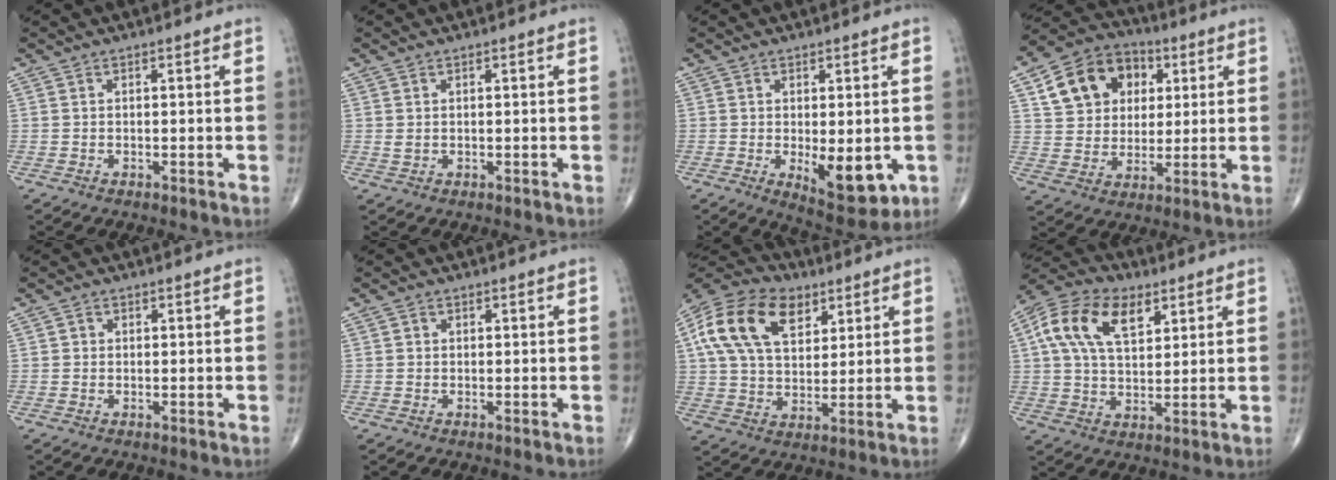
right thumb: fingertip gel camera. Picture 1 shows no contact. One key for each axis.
{"total": 1.0, "fx": 0.2, "fy": 0.7, "fz": 0.7, "tx": -0.014, "ty": 0.000, "tz": 0.008}
{"total": 9.9, "fx": -2.1, "fy": 4.3, "fz": 8.7, "tx": -0.101, "ty": -0.021, "tz": -0.019}
{"total": 15.0, "fx": 5.0, "fy": 12.2, "fz": 7.2, "tx": -0.087, "ty": 0.004, "tz": 0.086}
{"total": 1.2, "fx": 0.2, "fy": 1.1, "fz": 0.3, "tx": 0.002, "ty": 0.002, "tz": 0.001}
{"total": 0.9, "fx": 0.1, "fy": 0.8, "fz": 0.2, "tx": 0.002, "ty": 0.001, "tz": 0.001}
{"total": 19.3, "fx": 7.6, "fy": 12.1, "fz": 13.1, "tx": -0.237, "ty": 0.002, "tz": 0.132}
{"total": 14.9, "fx": 5.8, "fy": 8.6, "fz": 10.7, "tx": -0.186, "ty": 0.001, "tz": 0.102}